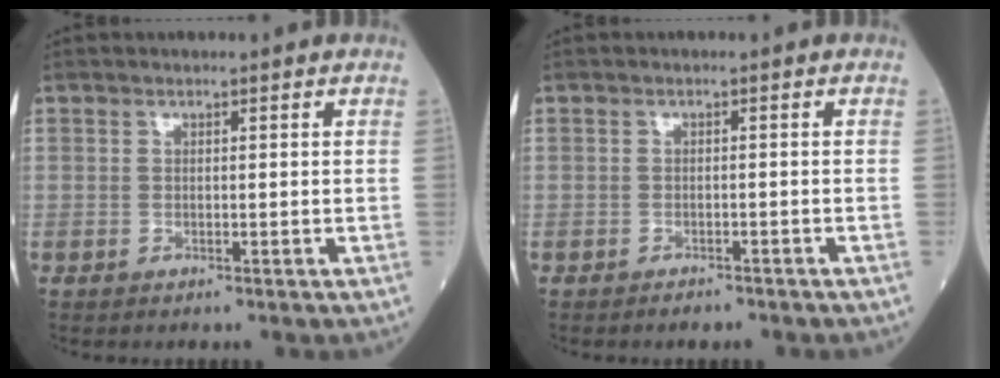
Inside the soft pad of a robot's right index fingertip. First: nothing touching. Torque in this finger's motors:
{"motor_torque": [0.01, -0.10, -0.02, 0.00]}